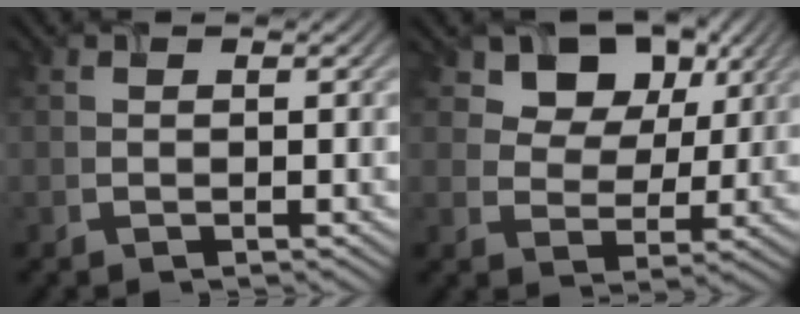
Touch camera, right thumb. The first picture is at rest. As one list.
[{"total": 9.7, "force": [5.5, 6.6, 4.4], "torque": [-0.095, -0.013, 0.104]}]